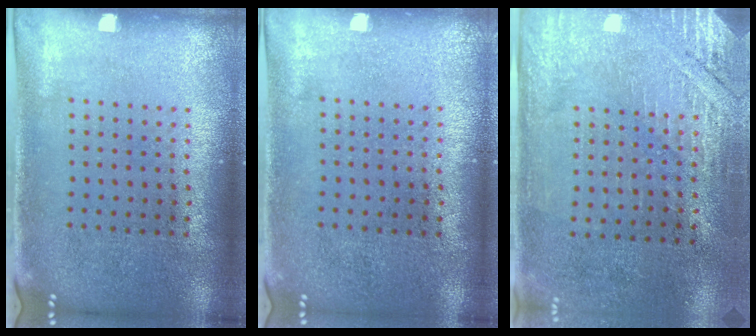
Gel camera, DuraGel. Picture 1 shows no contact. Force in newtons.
{"total": 0.0}
{"total": 2.8, "press": 2.6, "slide": 1.0}